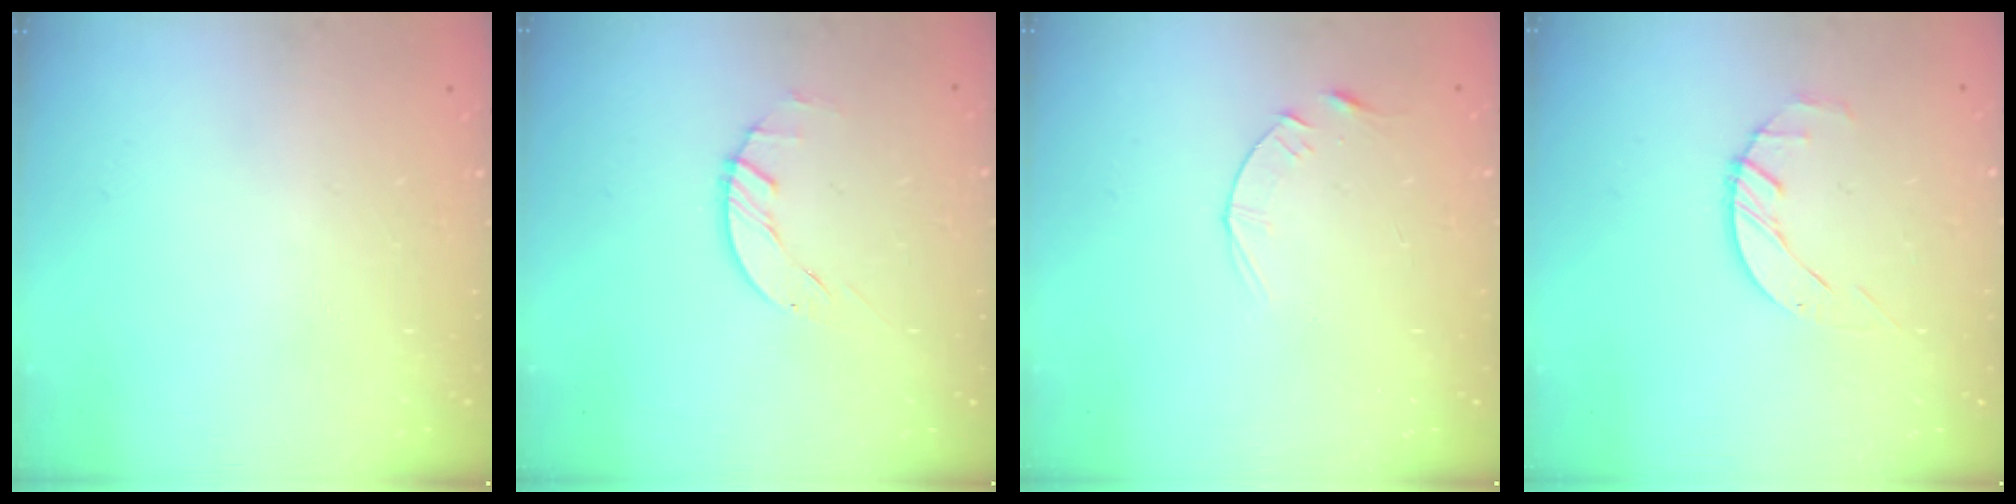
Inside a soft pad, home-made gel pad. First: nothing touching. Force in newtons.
{"total": 1.5, "press": 1.4, "slide": 0.3}
{"total": 3.1, "press": 3.1, "slide": 0.5}
{"total": 2.0, "press": 2.0, "slide": 0.3}